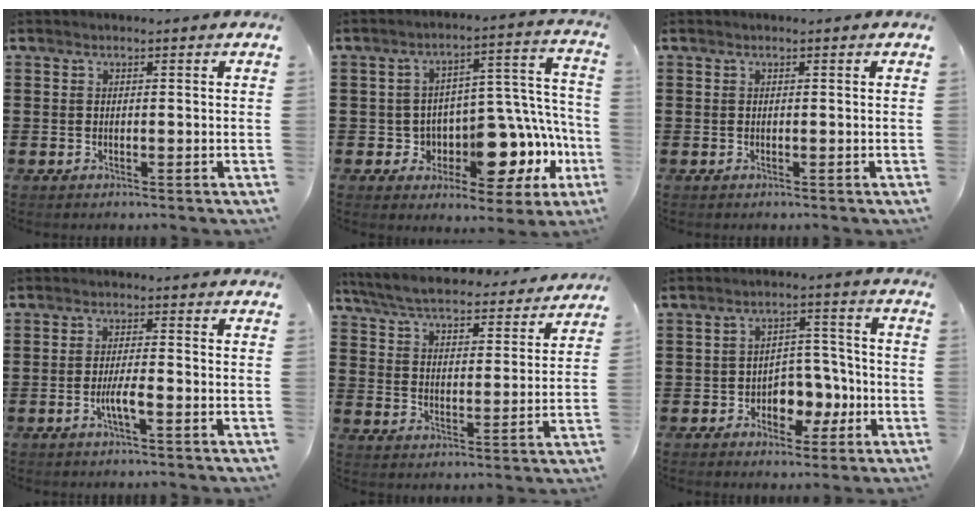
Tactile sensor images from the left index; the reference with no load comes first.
{"total": 10.5, "force": [-3.6, 6.4, 7.4], "torque": [-0.106, -0.017, -0.056]}
{"total": 0.0}
{"total": 3.5, "force": [-1.4, 0.4, 3.2], "torque": [-0.061, -0.003, -0.027]}
{"total": 6.5, "force": [6.2, 0.4, 1.8], "torque": [-0.063, -0.040, 0.107]}
{"total": 5.5, "force": [-2.1, 4.1, 3.0], "torque": [-0.050, 0.010, -0.040]}